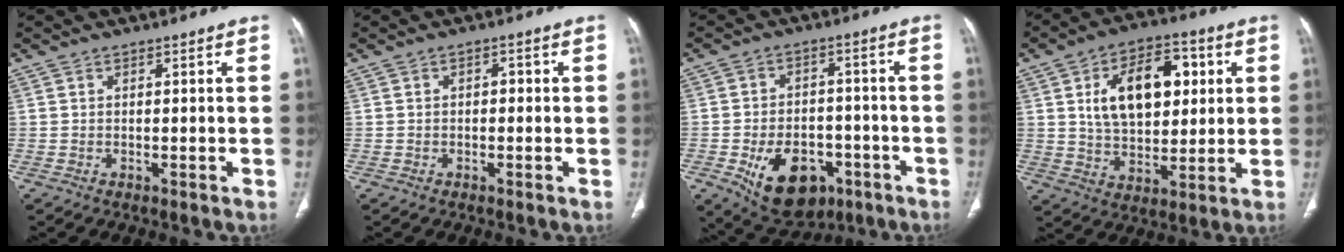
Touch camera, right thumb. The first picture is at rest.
{"total": 1.3, "force": [-0.1, 0.9, 1.0], "torque": [-0.004, 0.005, -0.007]}
{"total": 14.5, "force": [-6.3, 9.5, 9.0], "torque": [-0.109, 0.024, -0.084]}
{"total": 16.9, "force": [4.2, 10.1, 12.8], "torque": [-0.169, 0.002, 0.072]}